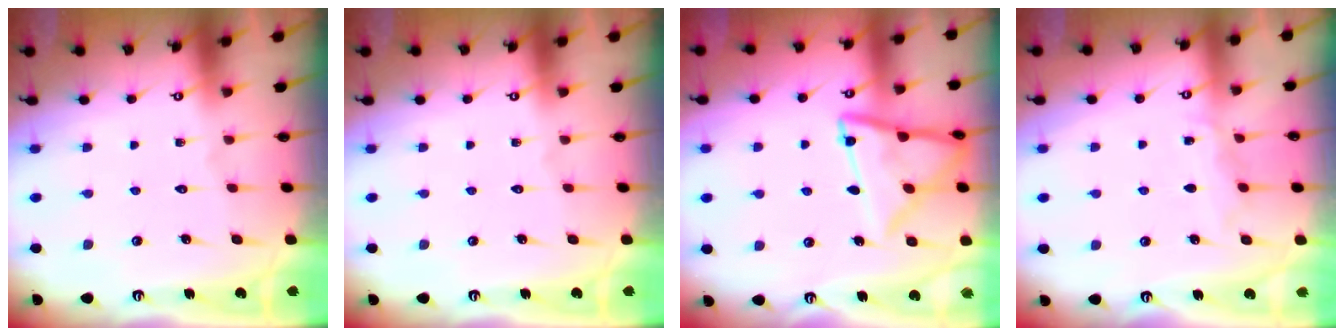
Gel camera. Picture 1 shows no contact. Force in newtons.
{"total": 0.0}
{"total": 14.9, "press": 14.8, "slide": 1.1}
{"total": 5.2, "press": 5.2, "slide": 0.2}